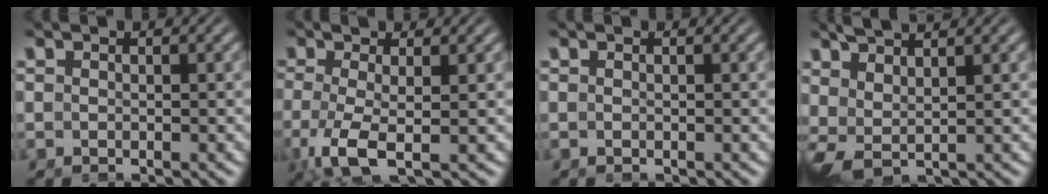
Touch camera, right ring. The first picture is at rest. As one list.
[{"total": 4.6, "force": [-1.4, 1.2, 4.2], "torque": [-0.101, -0.021, -0.018]}, {"total": 0.0}, {"total": 4.2, "force": [1.3, 2.9, 2.7], "torque": [-0.078, 0.001, 0.020]}]